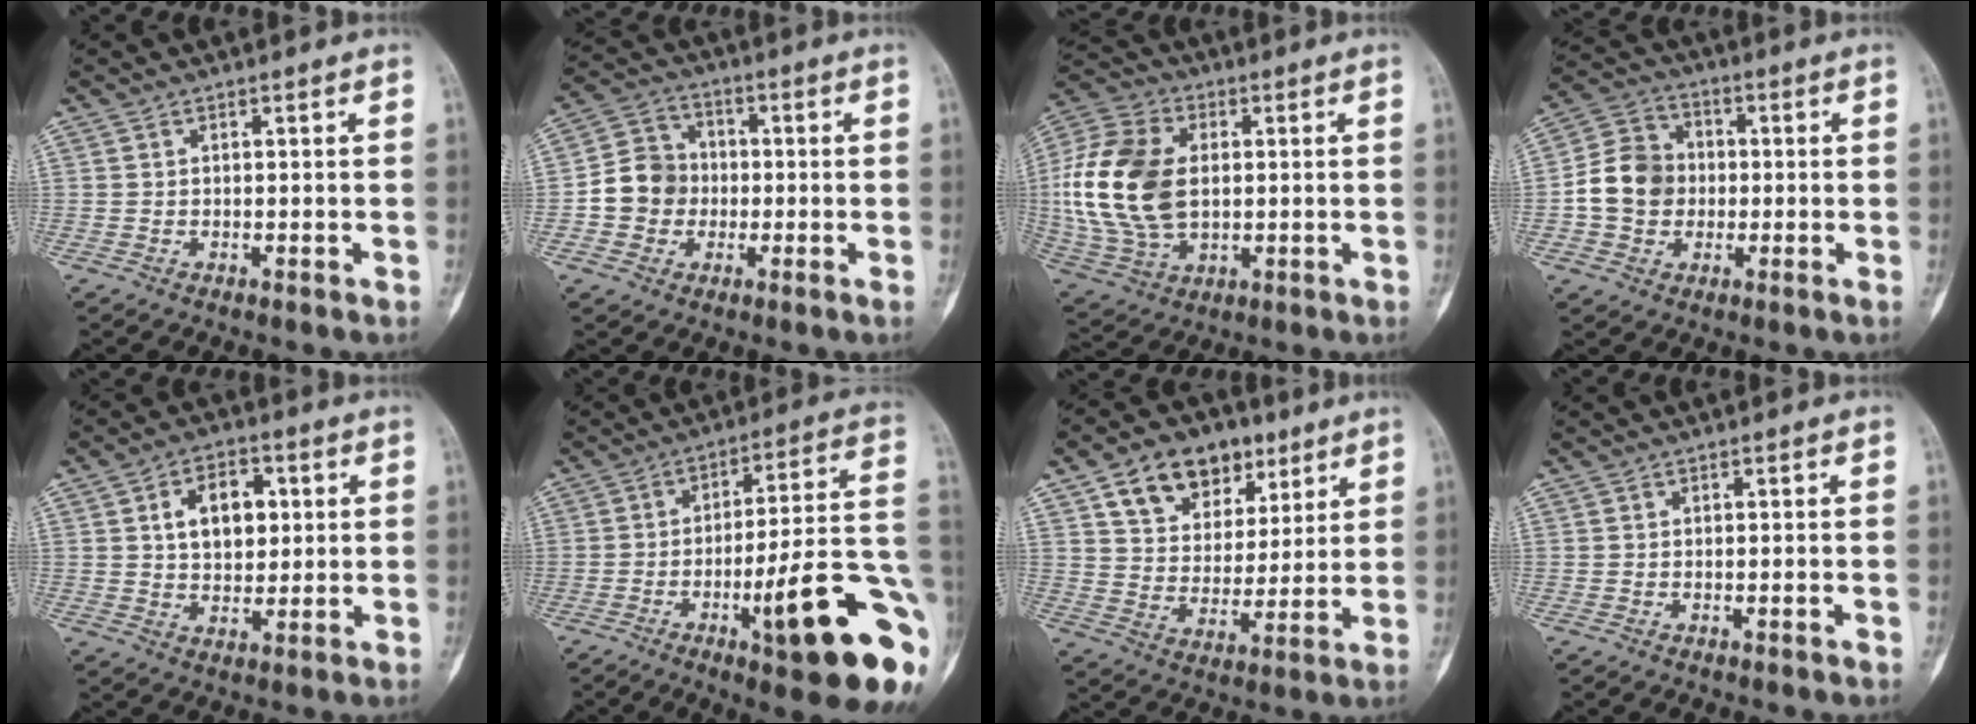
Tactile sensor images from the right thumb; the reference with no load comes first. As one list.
[{"total": 9.2, "force": [-1.3, 8.5, 3.3], "torque": [-0.031, 0.029, -0.034]}, {"total": 19.8, "force": [1.3, 13.1, 14.9], "torque": [-0.303, 0.002, 0.030]}, {"total": 10.2, "force": [-0.8, 8.8, 5.0], "torque": [-0.071, 0.027, -0.025]}, {"total": 9.7, "force": [2.3, 6.3, 6.9], "torque": [-0.082, 0.000, 0.037]}, {"total": 22.8, "force": [-7.8, 3.9, 21.0], "torque": [-0.239, 0.028, -0.106]}, {"total": 15.0, "force": [8.3, 10.2, 7.2], "torque": [-0.080, -0.020, 0.142]}, {"total": 0.6, "force": [-0.3, 0.1, 0.5], "torque": [-0.011, 0.003, 0.000]}]